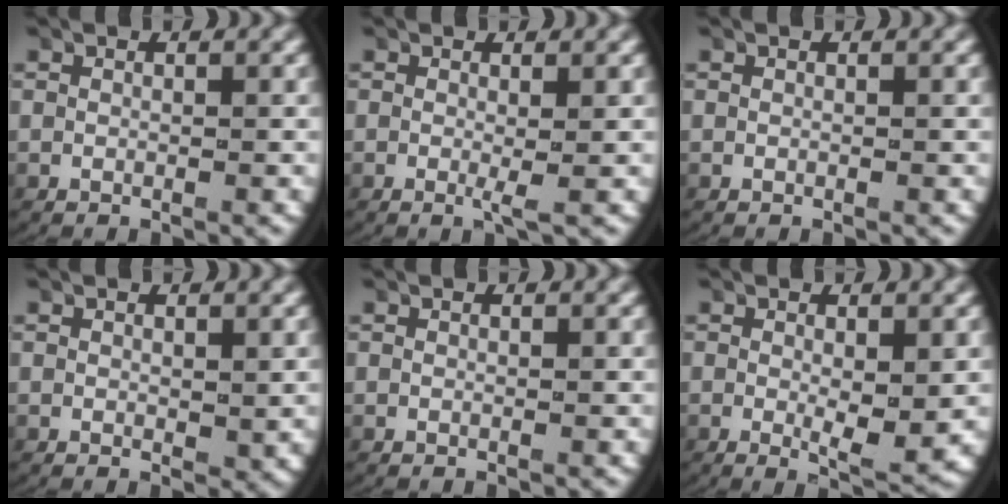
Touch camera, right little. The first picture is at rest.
{"total": 0.9, "force": [0.0, 0.0, 0.9], "torque": [-0.023, -0.009, 0.000]}
{"total": 0.0}
{"total": 0.5, "force": [0.3, 0.2, 0.4], "torque": [-0.007, -0.012, 0.013]}
{"total": 0.0}
{"total": 2.9, "force": [-0.1, 0.9, 2.7], "torque": [-0.053, -0.020, 0.004]}